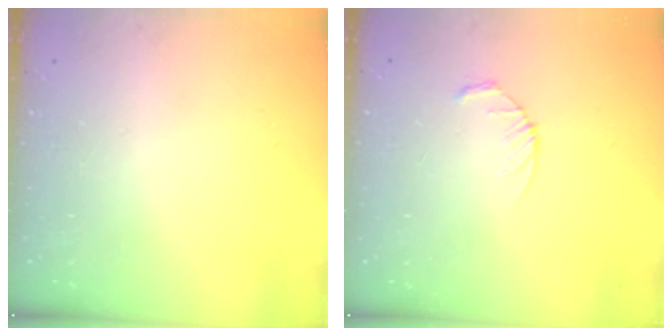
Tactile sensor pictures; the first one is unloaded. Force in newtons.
{"total": 3.2, "press": 3.2, "slide": 0.5}